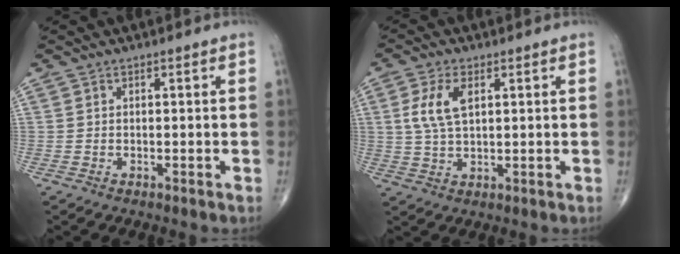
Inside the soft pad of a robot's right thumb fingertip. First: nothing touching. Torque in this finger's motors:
{"motor_torque": [0.00, -0.06, 0.94, 0.27, 0.08]}